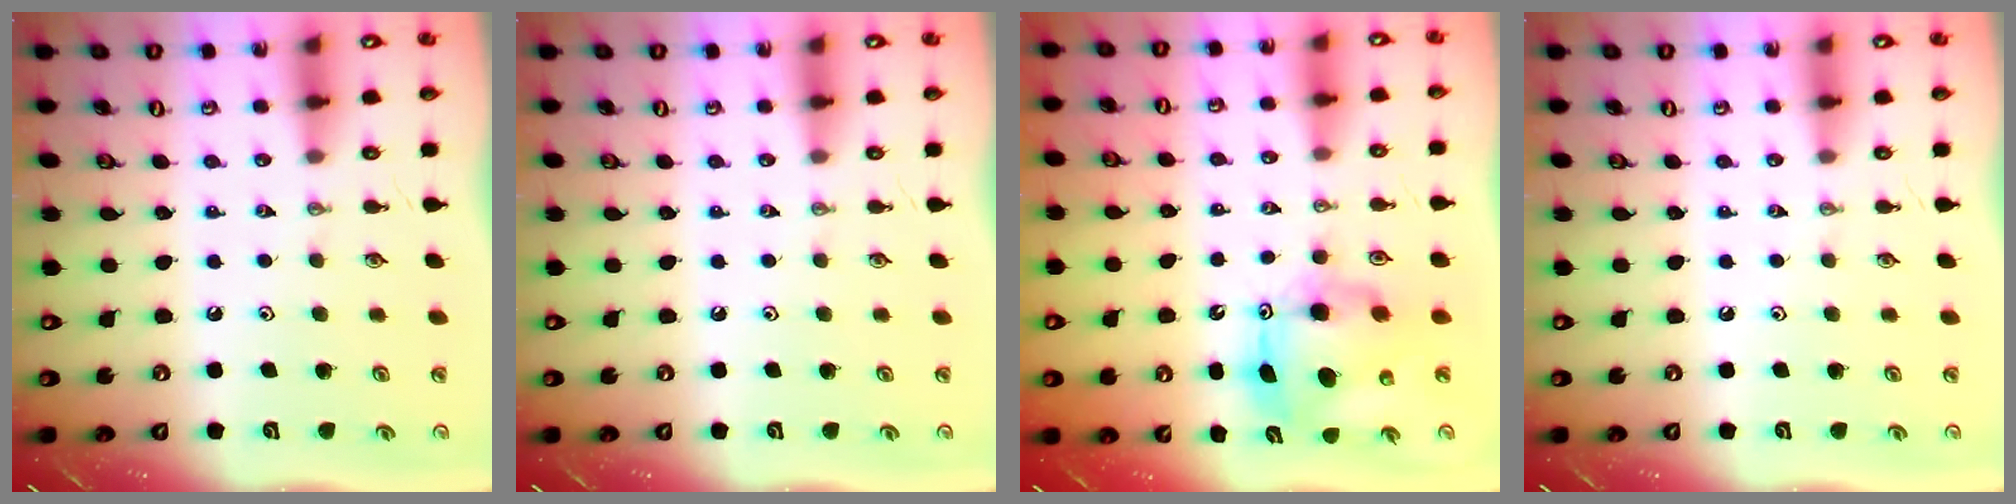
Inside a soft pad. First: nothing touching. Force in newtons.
{"total": 0.0}
{"total": 9.9, "press": 9.9, "slide": 0.8}
{"total": 0.0}